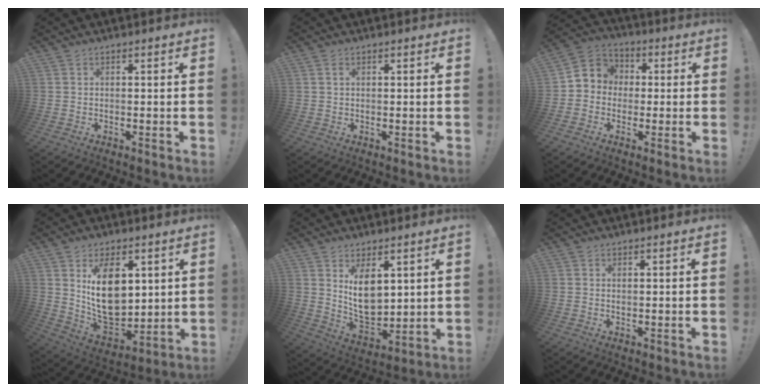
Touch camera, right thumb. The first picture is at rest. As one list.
[{"total": 1.1, "force": [0.5, 0.5, 0.9], "torque": [-0.017, 0.002, 0.008]}, {"total": 6.9, "force": [-0.9, 6.5, 2.0], "torque": [-0.025, 0.019, -0.009]}, {"total": 17.0, "force": [5.1, 10.9, 12.0], "torque": [-0.206, -0.041, 0.095]}, {"total": 11.6, "force": [4.4, 7.5, 7.6], "torque": [-0.125, -0.040, 0.084]}, {"total": 0.7, "force": [0.5, 0.3, 0.5], "torque": [-0.007, -0.001, 0.009]}]